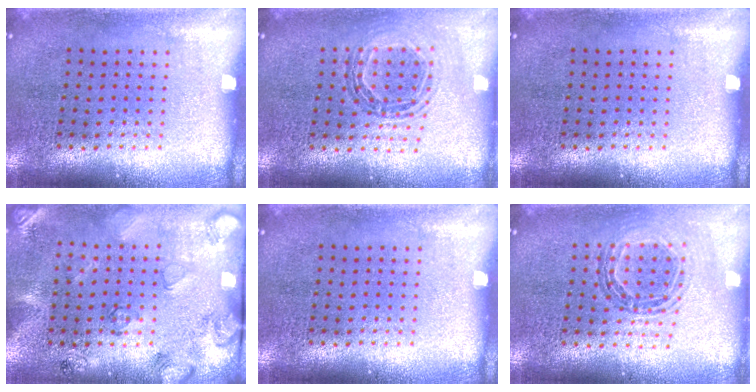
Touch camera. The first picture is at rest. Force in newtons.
{"total": 0.9, "press": 0.9, "slide": 0.2}
{"total": 0.0}
{"total": 2.5, "press": 1.8, "slide": 1.8}
{"total": 0.0}
{"total": 0.9, "press": 0.9, "slide": 0.2}